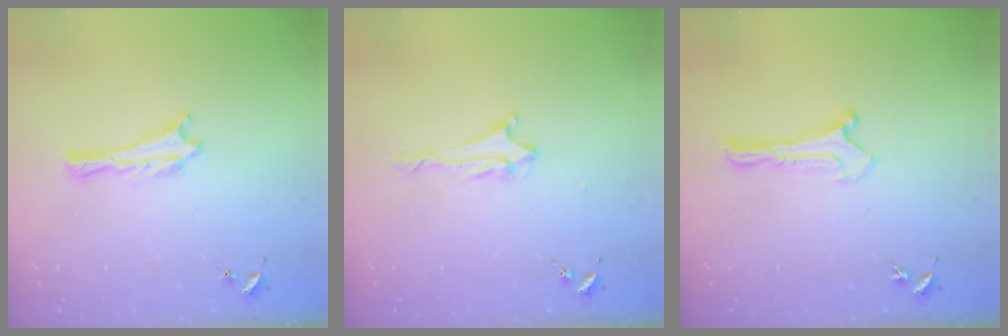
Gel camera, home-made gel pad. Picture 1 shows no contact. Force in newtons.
{"total": 2.0, "press": 2.0, "slide": 0.4}
{"total": 0.0}